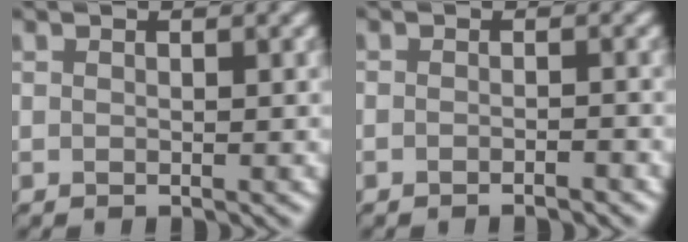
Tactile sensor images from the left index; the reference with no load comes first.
{"total": 1.0, "force": [-1.0, 0.0, 0.2], "torque": [0.001, -0.001, -0.016]}